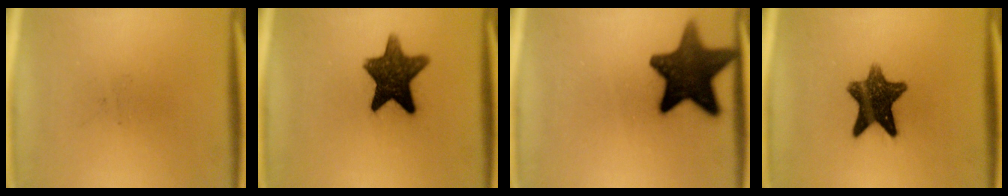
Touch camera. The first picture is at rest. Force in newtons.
{"total": 11.4}
{"total": 14.8}
{"total": 10.7}